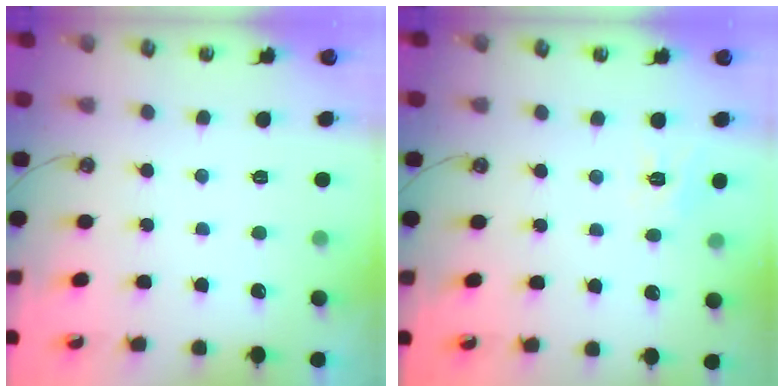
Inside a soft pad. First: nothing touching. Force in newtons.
{"total": 4.8, "press": 4.8, "slide": 0.7}